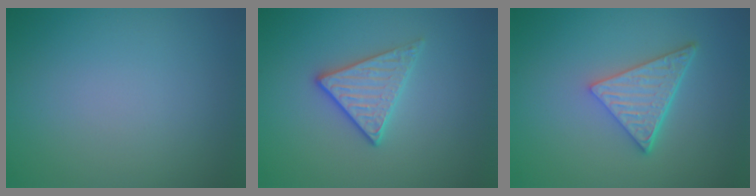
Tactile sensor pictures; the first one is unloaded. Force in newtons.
{"total": 2.8, "press": 2.7, "slide": 0.8}
{"total": 5.0, "press": 3.6, "slide": 3.5}